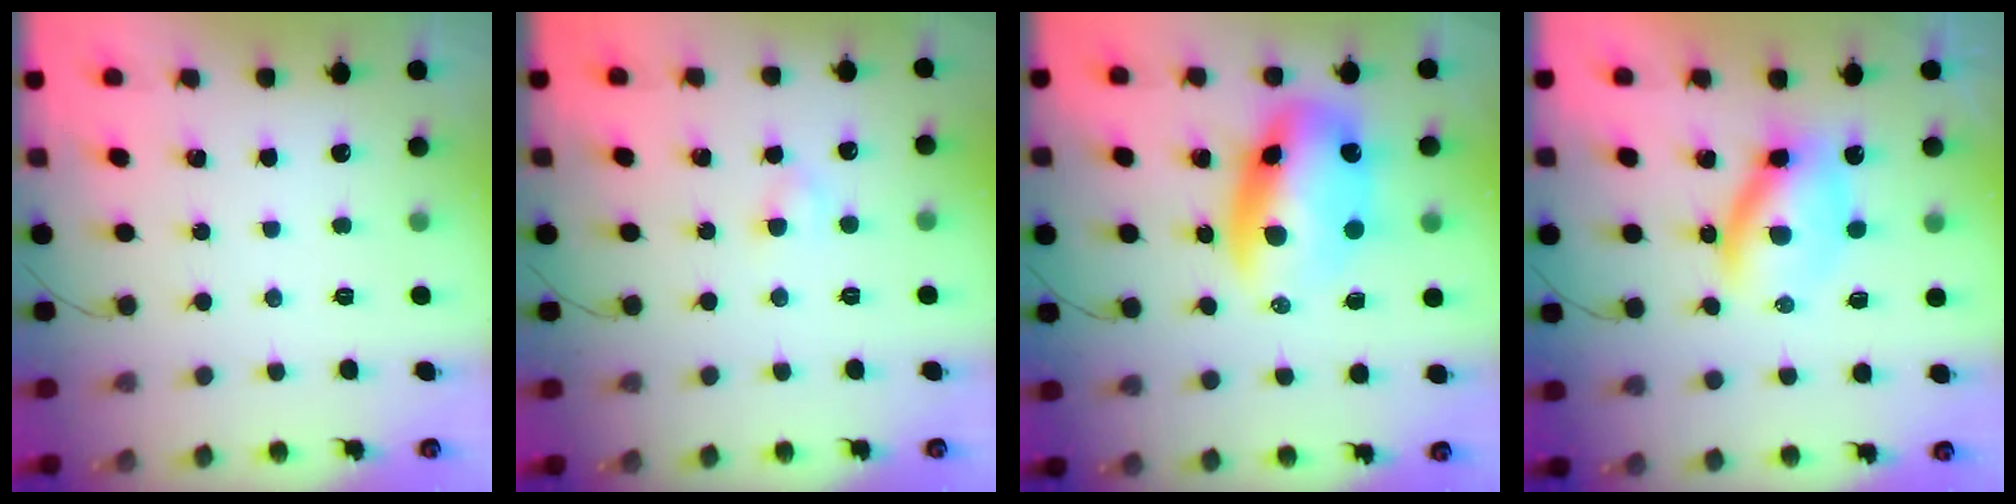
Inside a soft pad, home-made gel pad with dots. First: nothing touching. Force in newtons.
{"total": 2.9, "press": 2.7, "slide": 1.1}
{"total": 14.0, "press": 13.6, "slide": 3.3}
{"total": 6.8, "press": 6.7, "slide": 1.1}